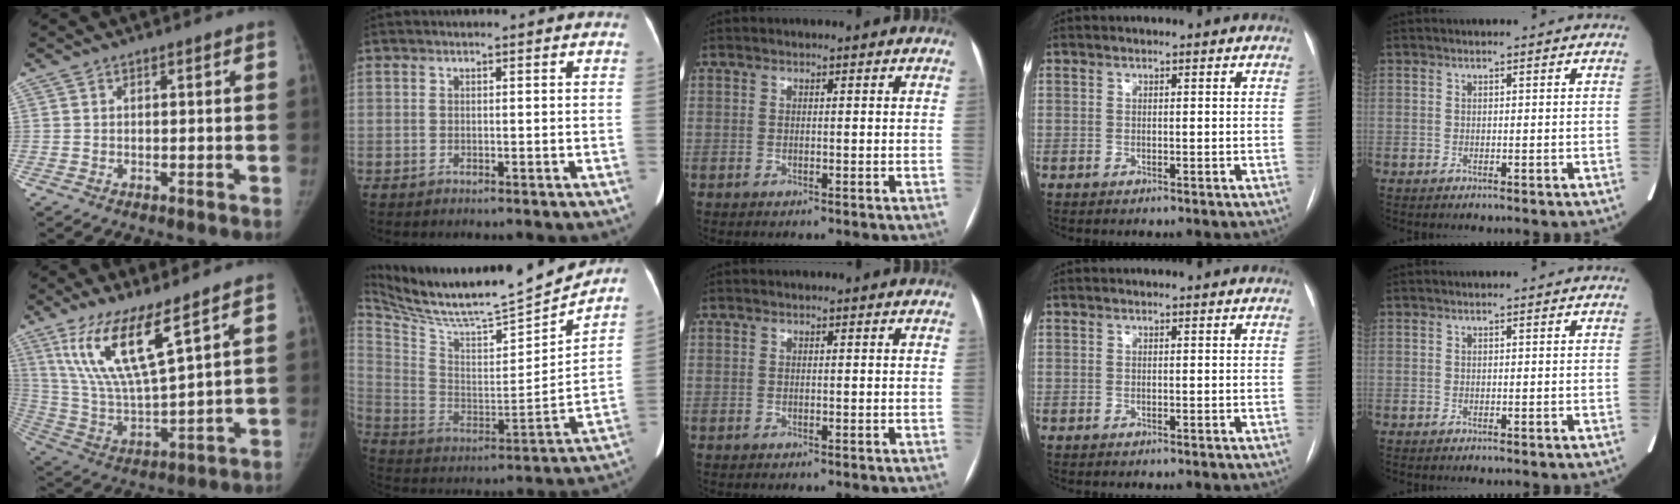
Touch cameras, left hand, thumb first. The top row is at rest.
{"thumb": {"total": 14.7, "force": [8.7, 2.9, 11.6], "torque": [-0.230, -0.050, 0.184]}, "index": {"total": 21.0, "force": [19.6, 0.4, 7.5], "torque": [-0.157, -0.047, 0.321]}}